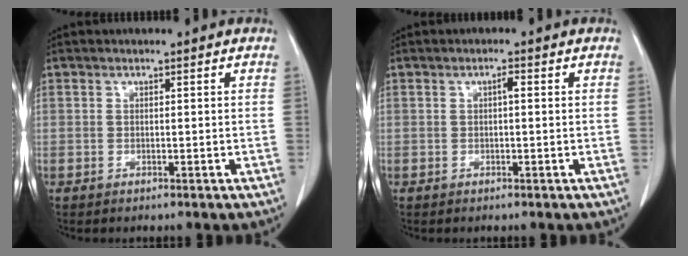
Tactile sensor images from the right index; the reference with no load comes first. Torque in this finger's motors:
{"motor_torque": [0.34, -0.08, 0.01, 0.03]}